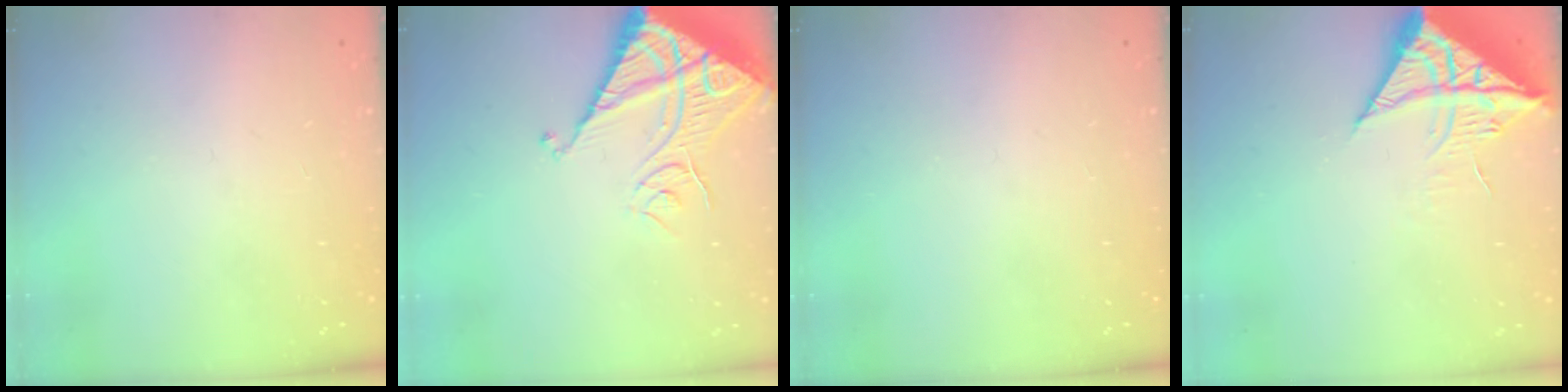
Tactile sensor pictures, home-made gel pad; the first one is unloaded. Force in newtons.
{"total": 13.8, "press": 13.7, "slide": 1.3}
{"total": 0.0}
{"total": 10.5, "press": 10.5, "slide": 1.0}